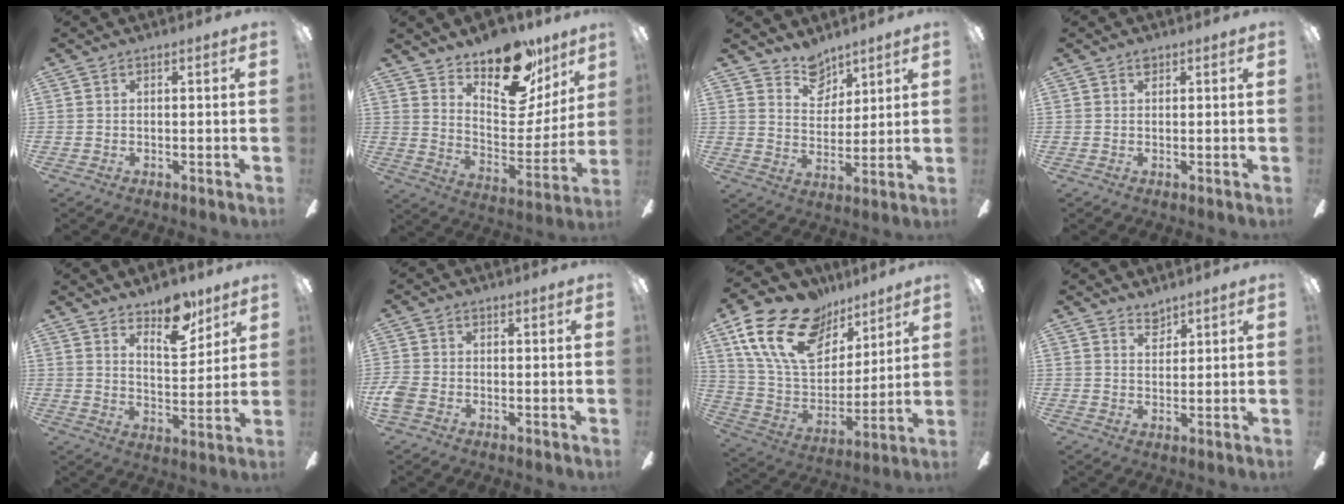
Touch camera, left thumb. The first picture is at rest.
{"total": 20.4, "force": [15.9, 8.7, 9.5], "torque": [-0.130, -0.111, 0.273]}
{"total": 8.2, "force": [6.7, 4.5, 1.5], "torque": [-0.016, -0.042, 0.125]}
{"total": 1.1, "force": [0.8, 0.6, 0.4], "torque": [-0.001, -0.001, 0.013]}
{"total": 10.6, "force": [8.0, 4.5, 5.3], "torque": [-0.060, -0.044, 0.137]}
{"total": 3.4, "force": [-1.2, 2.5, 2.0], "torque": [-0.050, 0.004, -0.026]}
{"total": 22.2, "force": [13.3, 13.3, 11.8], "torque": [-0.225, -0.060, 0.245]}
{"total": 3.4, "force": [3.1, 1.2, 0.6], "torque": [-0.001, -0.019, 0.054]}